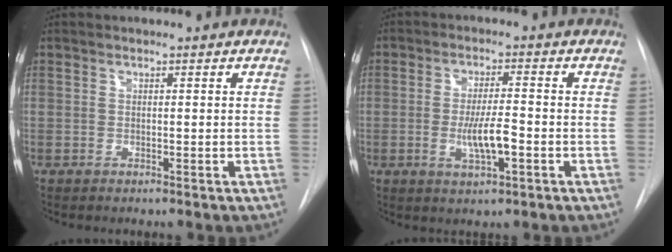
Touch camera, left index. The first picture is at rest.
{"total": 5.7, "force": [-1.4, 1.0, 5.4], "torque": [-0.103, -0.005, -0.024]}